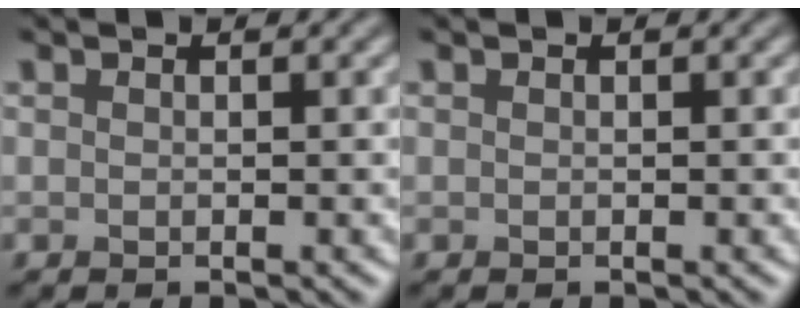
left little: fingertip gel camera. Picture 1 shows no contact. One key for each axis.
{"total": 0.0}